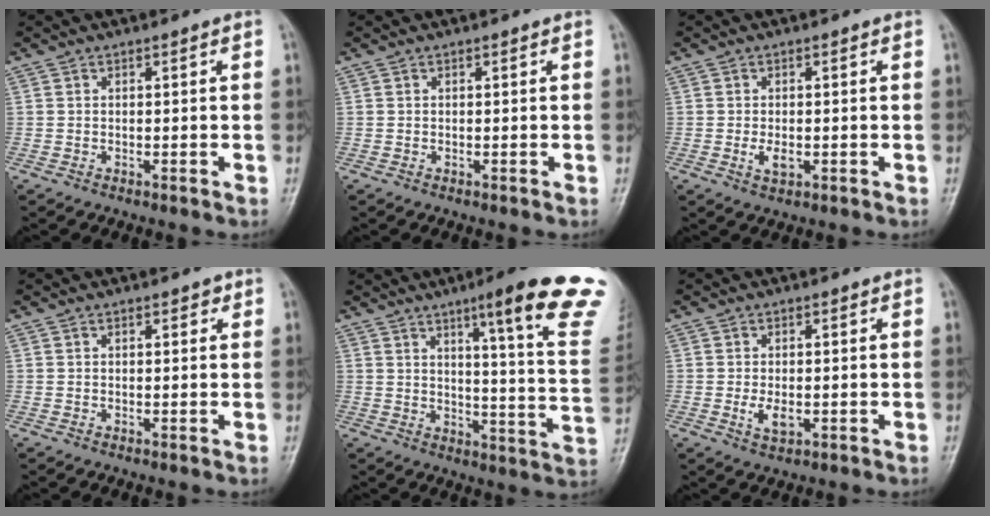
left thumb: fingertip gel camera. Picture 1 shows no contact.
{"total": 0.0}
{"total": 2.7, "force": [-0.5, 1.5, 2.2], "torque": [-0.038, -0.003, -0.007]}
{"total": 1.3, "force": [0.8, 0.7, 0.8], "torque": [-0.002, -0.001, 0.007]}
{"total": 21.3, "force": [13.5, 2.0, 16.4], "torque": [-0.194, -0.071, 0.168]}
{"total": 3.3, "force": [-0.5, 1.9, 2.7], "torque": [-0.048, -0.006, -0.005]}